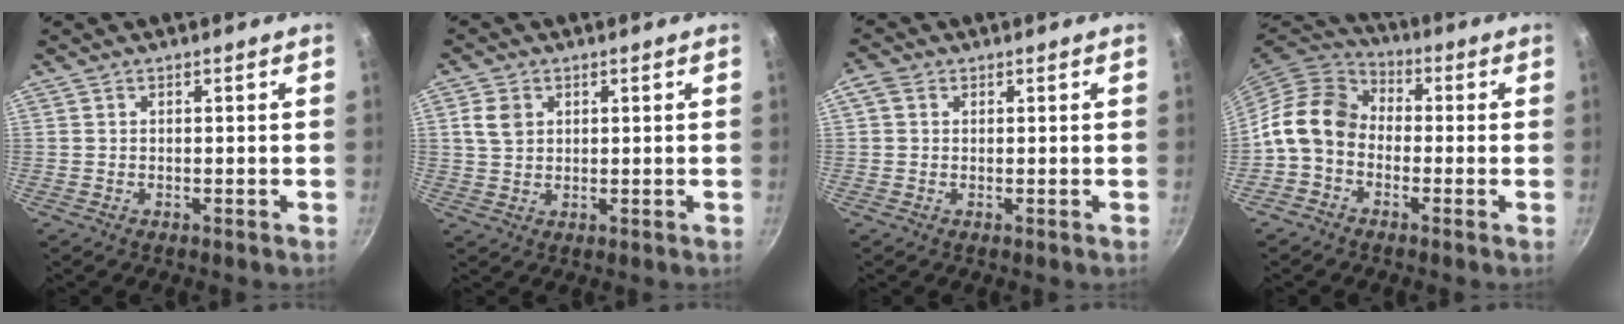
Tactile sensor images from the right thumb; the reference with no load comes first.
{"total": 5.1, "force": [1.6, 3.9, 2.9], "torque": [-0.042, 0.002, 0.031]}
{"total": 2.4, "force": [0.6, 2.0, 1.2], "torque": [-0.022, 0.005, 0.006]}
{"total": 10.9, "force": [-1.7, 8.5, 6.6], "torque": [-0.095, 0.038, -0.056]}